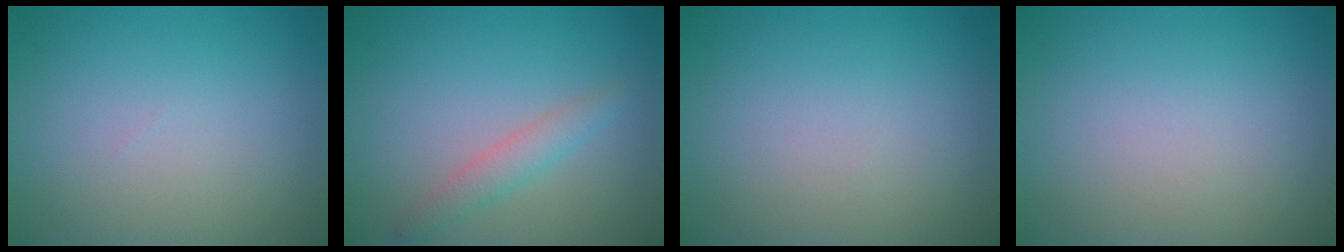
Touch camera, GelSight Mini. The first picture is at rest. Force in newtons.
{"total": 2.7, "press": 2.7, "slide": 0.2}
{"total": 0.0}
{"total": 0.0}